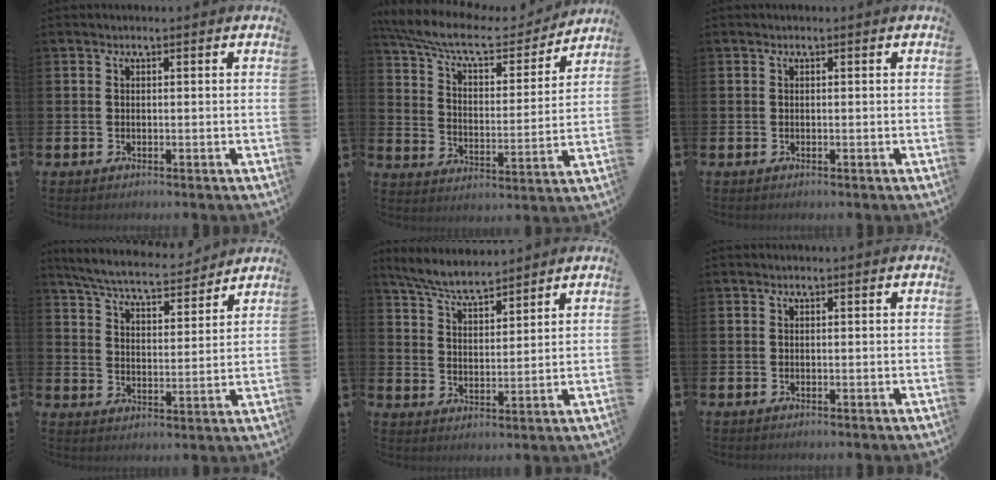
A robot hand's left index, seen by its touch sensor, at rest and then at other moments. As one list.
[{"total": 9.7, "force": [8.3, 2.6, 4.3], "torque": [-0.110, -0.054, 0.136]}, {"total": 0.0}, {"total": 6.7, "force": [6.3, 0.9, 1.9], "torque": [-0.065, -0.041, 0.110]}, {"total": 6.1, "force": [5.9, 0.8, 1.6], "torque": [-0.060, -0.024, 0.107]}, {"total": 0.0}]